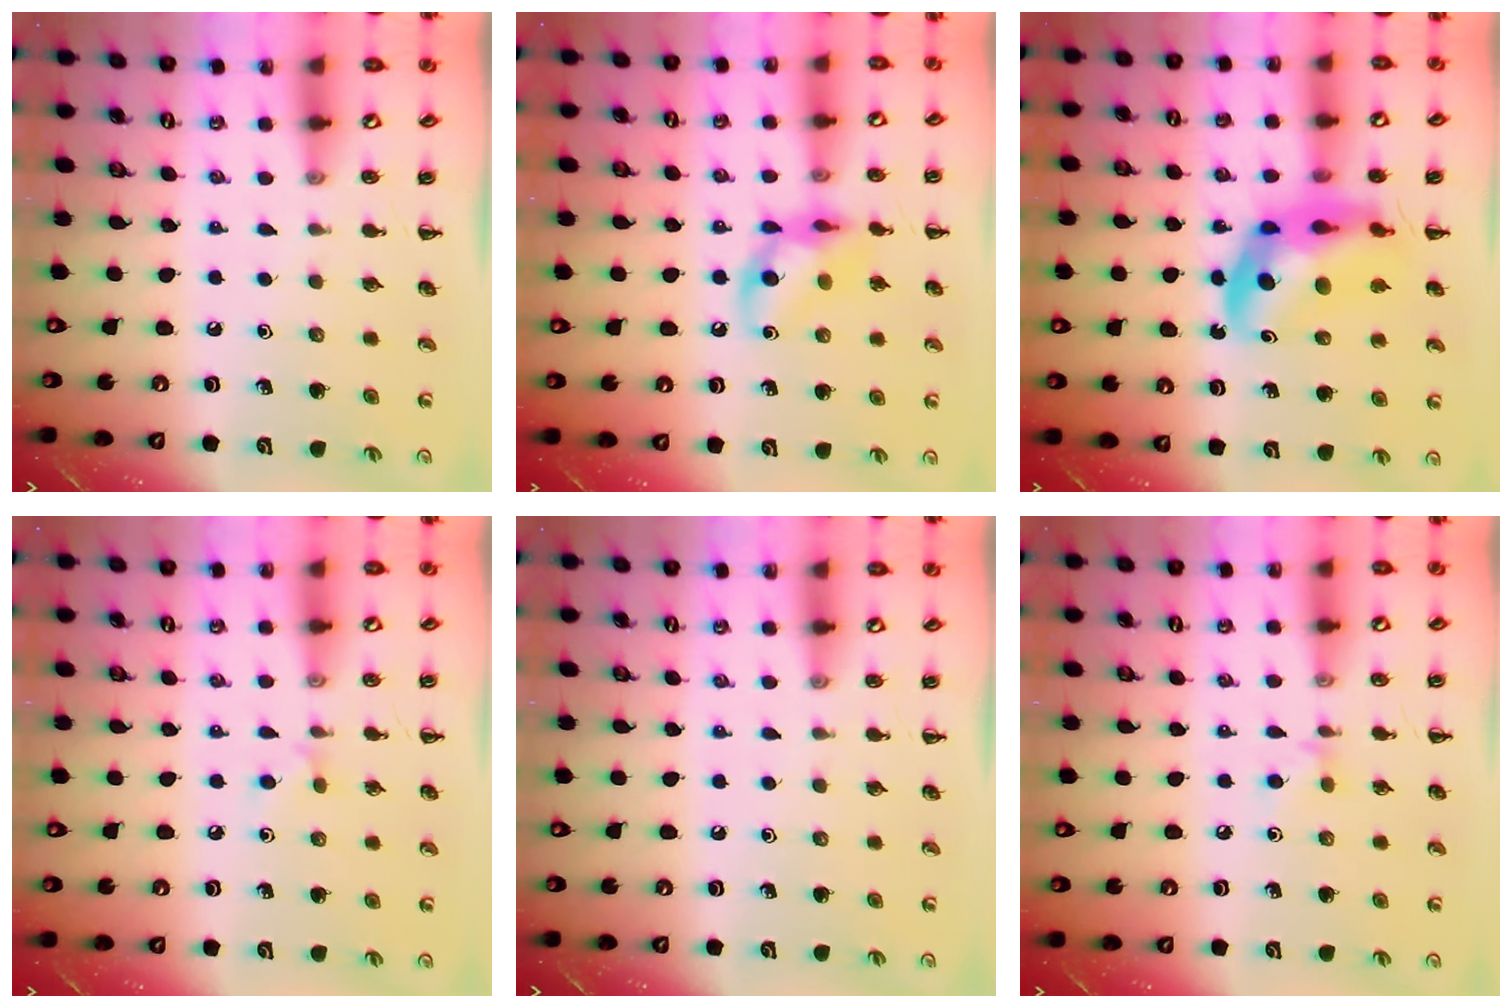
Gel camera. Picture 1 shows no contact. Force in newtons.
{"total": 12.3, "press": 12.2, "slide": 1.3}
{"total": 13.9, "press": 13.4, "slide": 3.9}
{"total": 4.5, "press": 4.2, "slide": 1.4}
{"total": 0.0}
{"total": 3.6, "press": 3.4, "slide": 1.3}